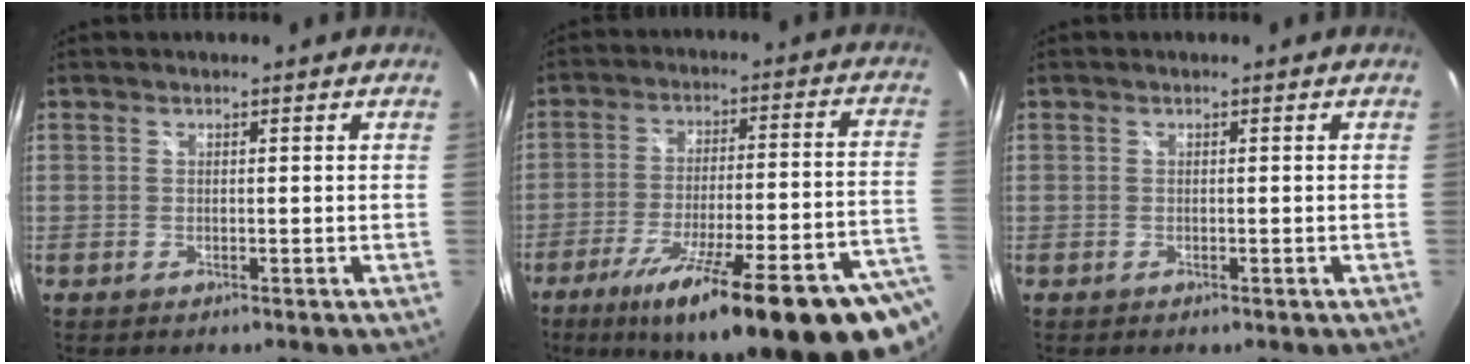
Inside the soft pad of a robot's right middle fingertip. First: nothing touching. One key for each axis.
{"total": 27.8, "fx": -18.1, "fy": 2.8, "fz": 20.9, "tx": -0.289, "ty": -0.056, "tz": -0.254}
{"total": 0.0}